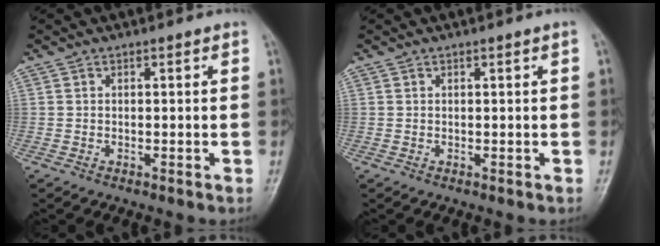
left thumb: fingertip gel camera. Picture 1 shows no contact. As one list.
[{"total": 0.7, "force": [0.4, -0.1, 0.6], "torque": [-0.012, 0.002, 0.007]}]